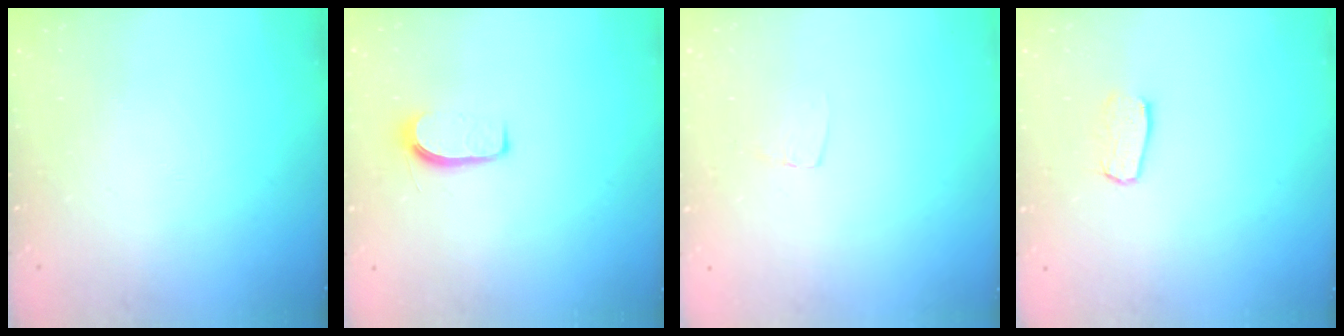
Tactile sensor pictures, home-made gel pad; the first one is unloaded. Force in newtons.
{"total": 6.1, "press": 6.0, "slide": 0.7}
{"total": 3.5, "press": 3.5, "slide": 0.2}
{"total": 6.0, "press": 6.0, "slide": 0.3}